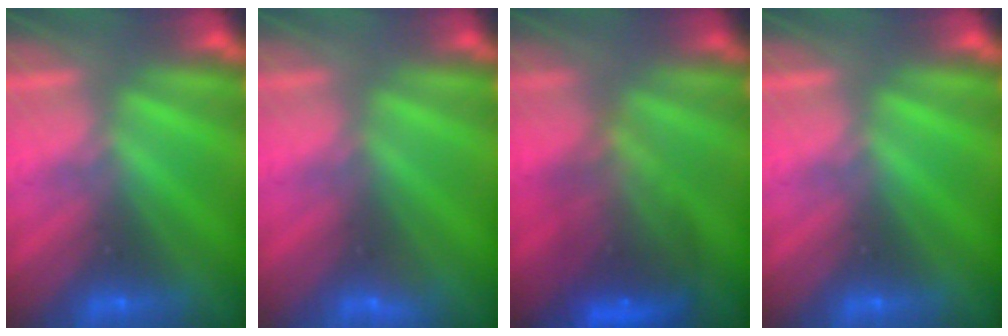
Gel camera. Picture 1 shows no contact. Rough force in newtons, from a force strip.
{"total": 2.9}
{"total": 7.4}
{"total": 0.0}